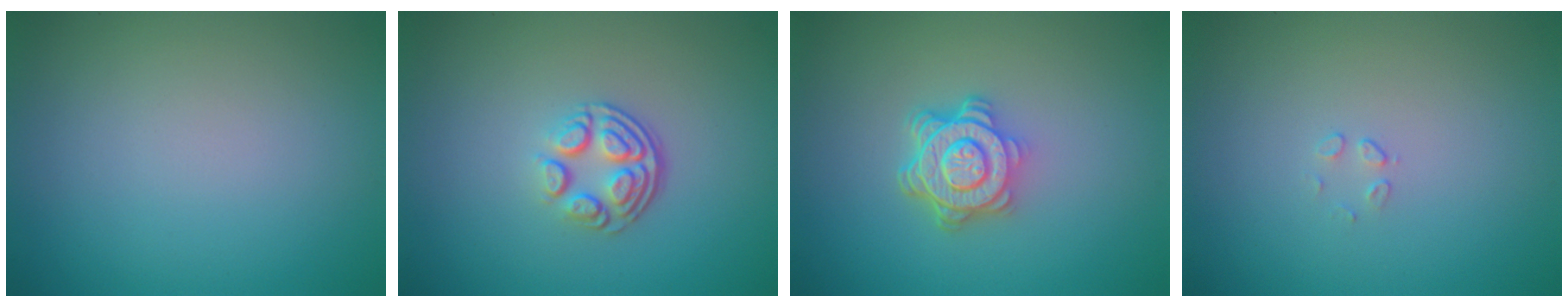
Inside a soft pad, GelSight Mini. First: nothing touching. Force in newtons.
{"total": 3.7, "press": 2.5, "slide": 2.7}
{"total": 4.7, "press": 3.6, "slide": 2.9}
{"total": 0.5, "press": 0.2, "slide": 0.5}